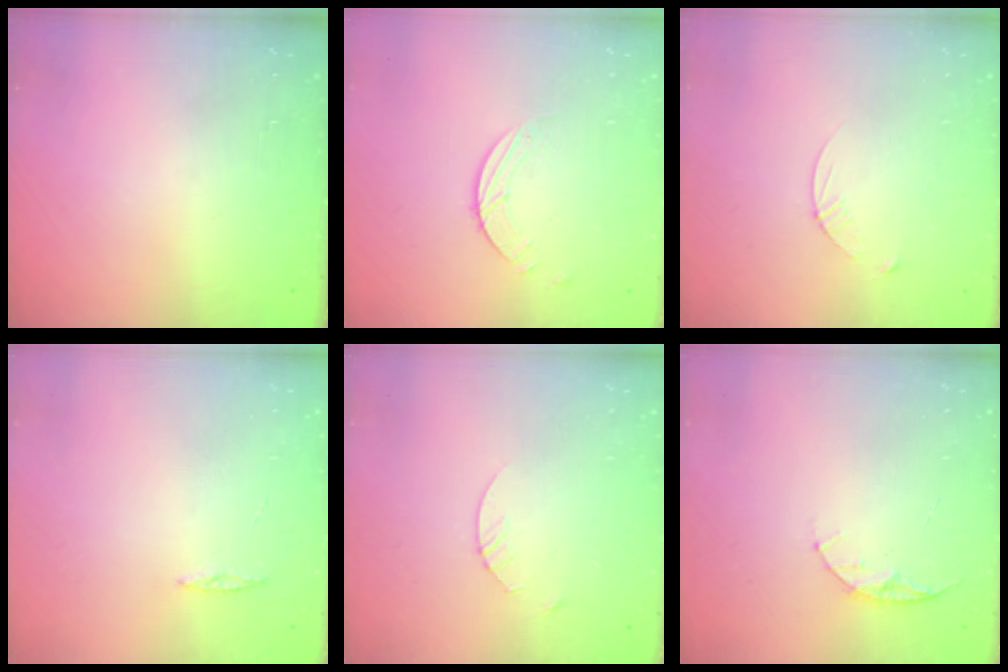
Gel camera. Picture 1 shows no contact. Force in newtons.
{"total": 1.7, "press": 1.7, "slide": 0.2}
{"total": 3.4, "press": 3.3, "slide": 0.3}
{"total": 2.0, "press": 2.0, "slide": 0.2}
{"total": 1.4, "press": 1.4, "slide": 0.2}
{"total": 5.9, "press": 5.8, "slide": 0.7}